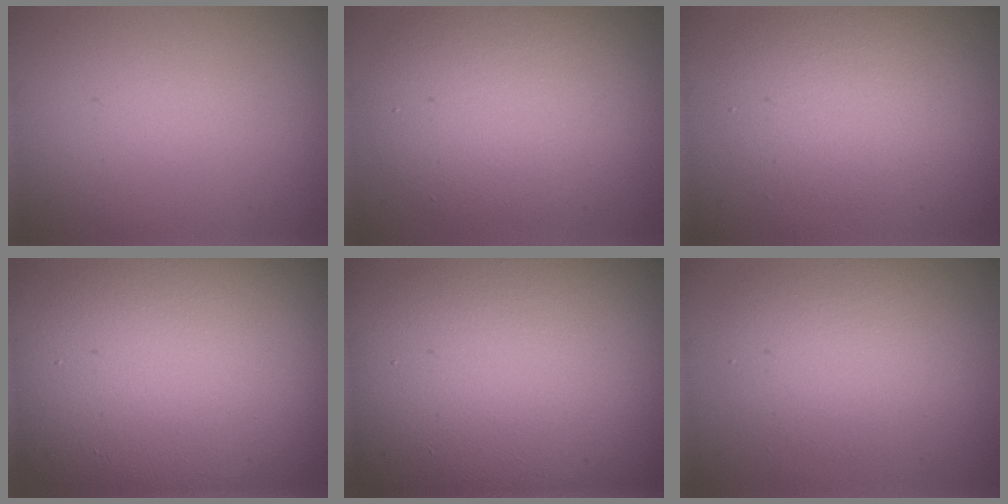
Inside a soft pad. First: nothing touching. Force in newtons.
{"total": 6.7, "press": 6.7, "slide": 0.6}
{"total": 4.1, "press": 4.1, "slide": 0.3}
{"total": 19.8, "press": 19.7, "slide": 1.1}
{"total": 24.8, "press": 24.8, "slide": 1.1}
{"total": 3.9, "press": 3.9, "slide": 0.2}